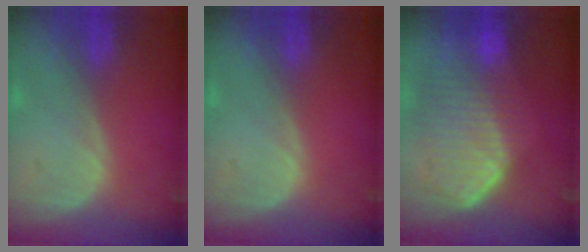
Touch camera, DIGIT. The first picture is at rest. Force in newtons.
{"total": 0.0}
{"total": 10.8, "press": 9.4, "slide": 5.3}